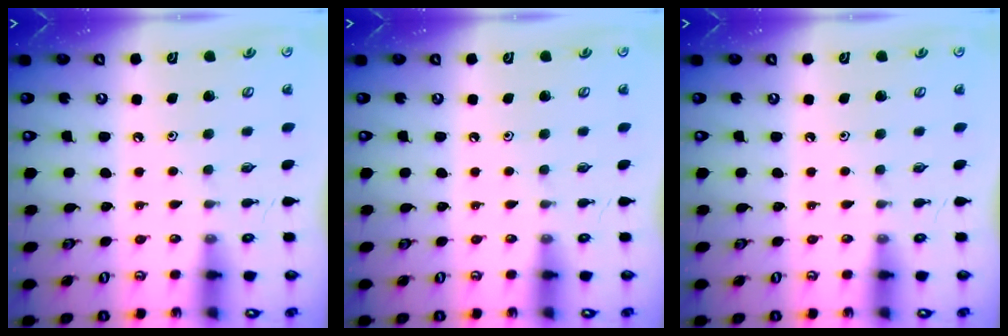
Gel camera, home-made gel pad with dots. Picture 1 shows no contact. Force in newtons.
{"total": 0.0}
{"total": 0.0}